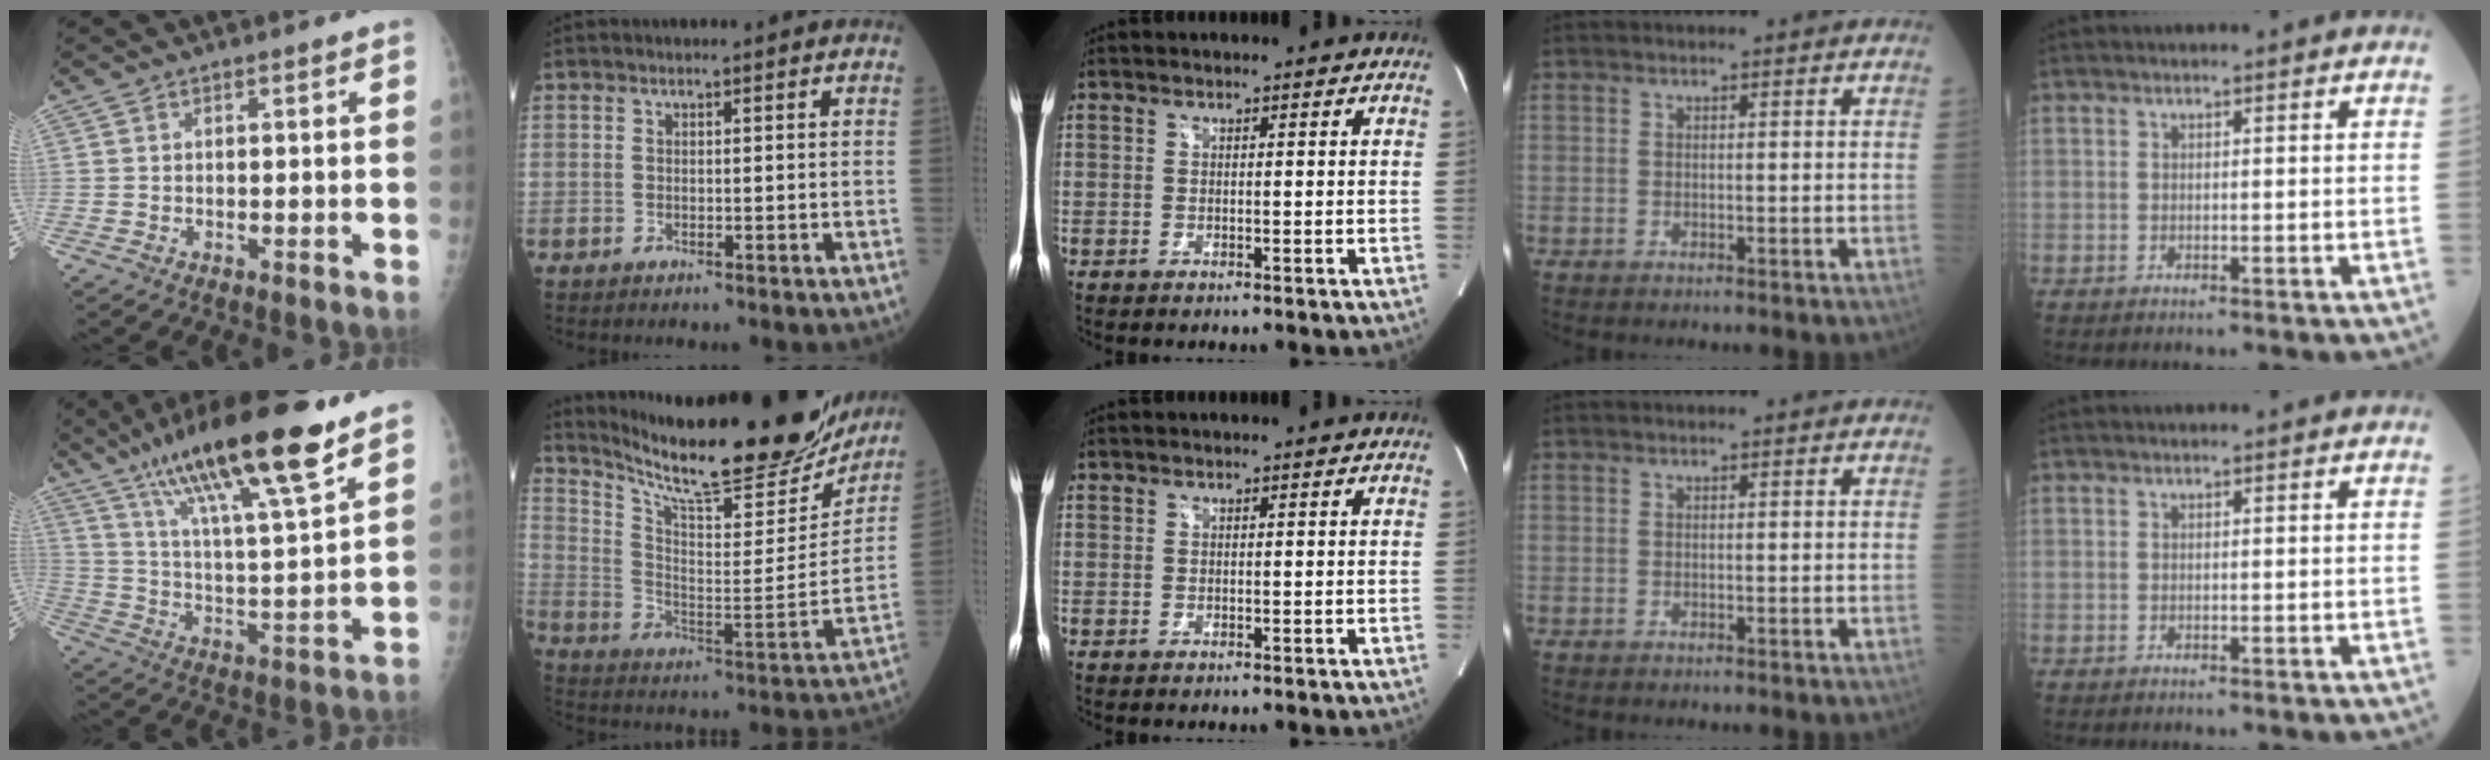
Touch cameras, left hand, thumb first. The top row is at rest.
{"thumb": {"total": 22.6, "force": [14.6, 3.8, 16.8], "torque": [-0.283, -0.043, 0.252]}, "index": {"total": 27.1, "force": [23.8, 3.9, 12.4], "torque": [-0.207, -0.061, 0.338]}}